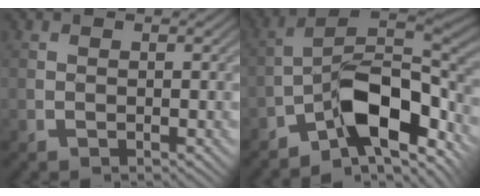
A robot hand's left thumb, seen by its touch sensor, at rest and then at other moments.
{"total": 10.6, "force": [-6.7, 3.9, 7.2], "torque": [-0.107, 0.007, -0.140]}